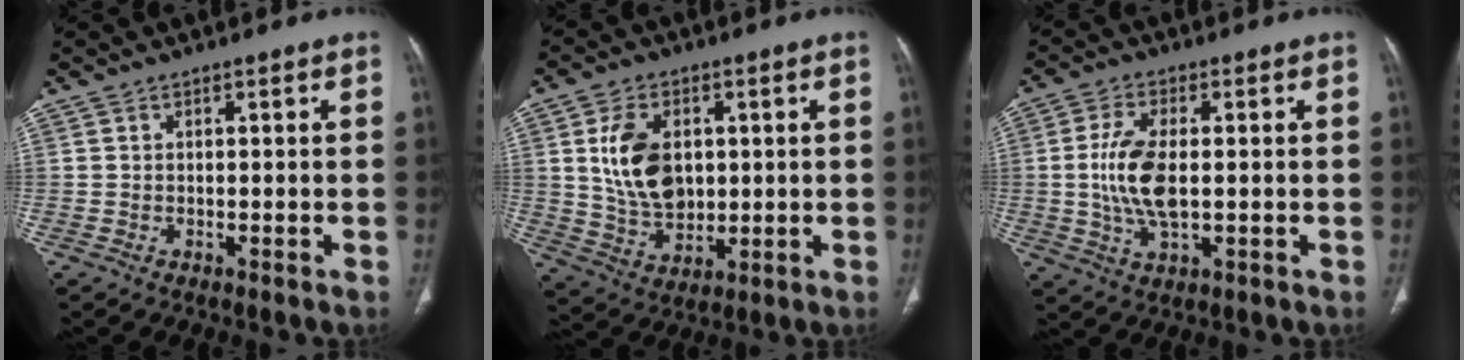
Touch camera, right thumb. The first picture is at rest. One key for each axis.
{"total": 12.2, "fx": 2.2, "fy": 8.2, "fz": 8.7, "tx": -0.138, "ty": -0.013, "tz": 0.051}
{"total": 9.9, "fx": -0.1, "fy": 4.6, "fz": 8.8, "tx": -0.188, "ty": -0.002, "tz": 0.001}